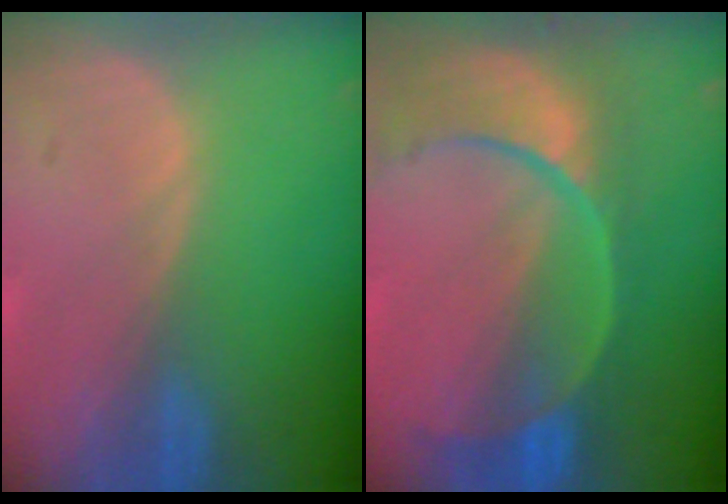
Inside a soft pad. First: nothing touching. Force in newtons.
{"total": 11.2, "press": 9.4, "slide": 6.1}